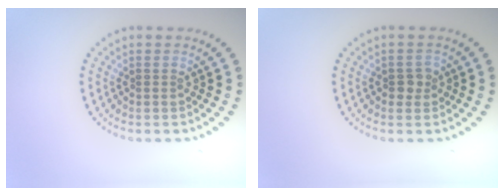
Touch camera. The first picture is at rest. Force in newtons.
{"total": 1.5, "press": 1.4, "slide": 0.3}